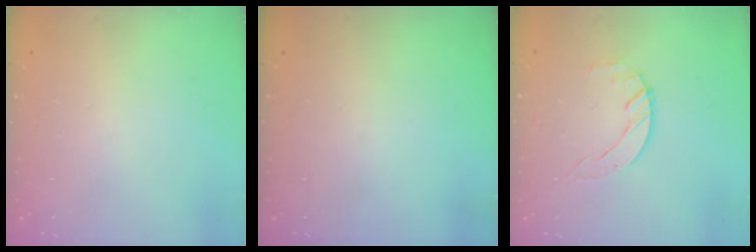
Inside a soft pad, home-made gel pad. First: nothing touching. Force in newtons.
{"total": 0.0}
{"total": 2.0, "press": 2.0, "slide": 0.3}